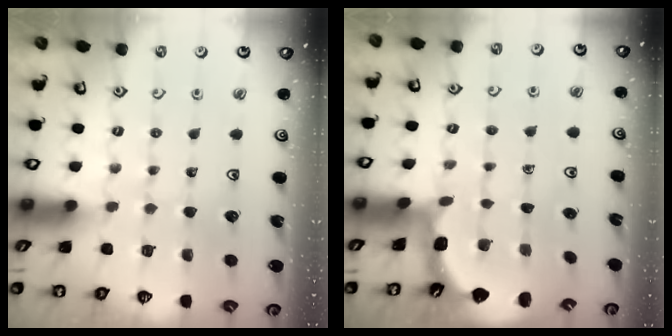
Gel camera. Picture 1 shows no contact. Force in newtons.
{"total": 2.0, "press": 2.0, "slide": 0.2}